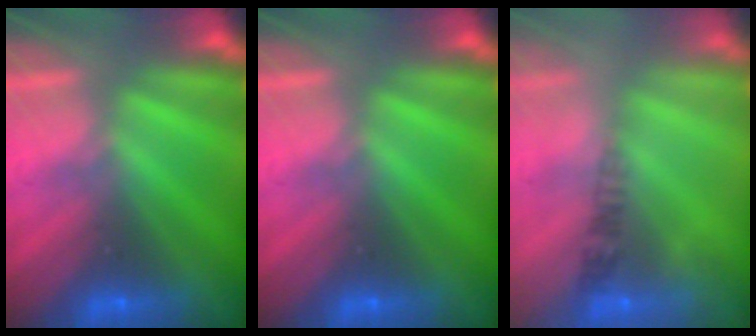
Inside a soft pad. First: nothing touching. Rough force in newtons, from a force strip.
{"total": 0.0}
{"total": 2.5}